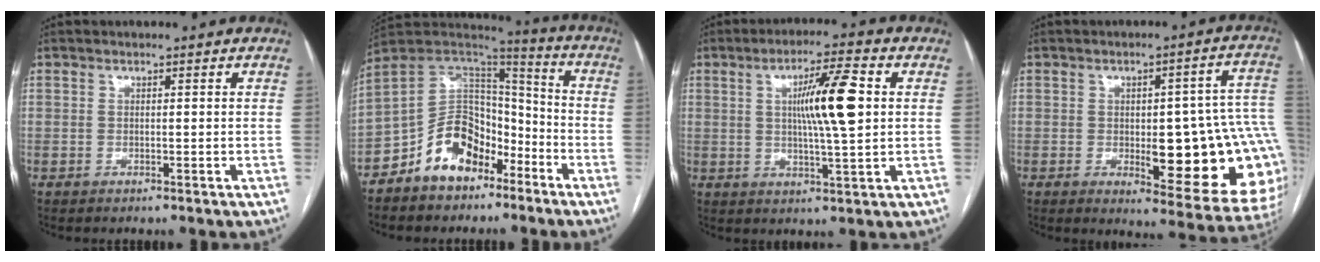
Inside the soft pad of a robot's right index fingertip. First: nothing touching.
{"total": 13.2, "force": [-7.5, 8.8, 6.3], "torque": [-0.118, 0.047, -0.133]}
{"total": 10.3, "force": [1.8, 0.5, 10.1], "torque": [-0.171, 0.004, 0.029]}
{"total": 21.0, "force": [-2.6, 5.8, 20.0], "torque": [-0.152, 0.024, -0.011]}